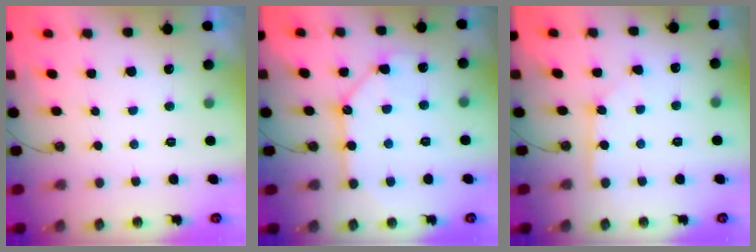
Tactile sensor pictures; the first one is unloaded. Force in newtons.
{"total": 11.1, "press": 11.1, "slide": 0.9}
{"total": 2.5, "press": 2.5, "slide": 0.3}